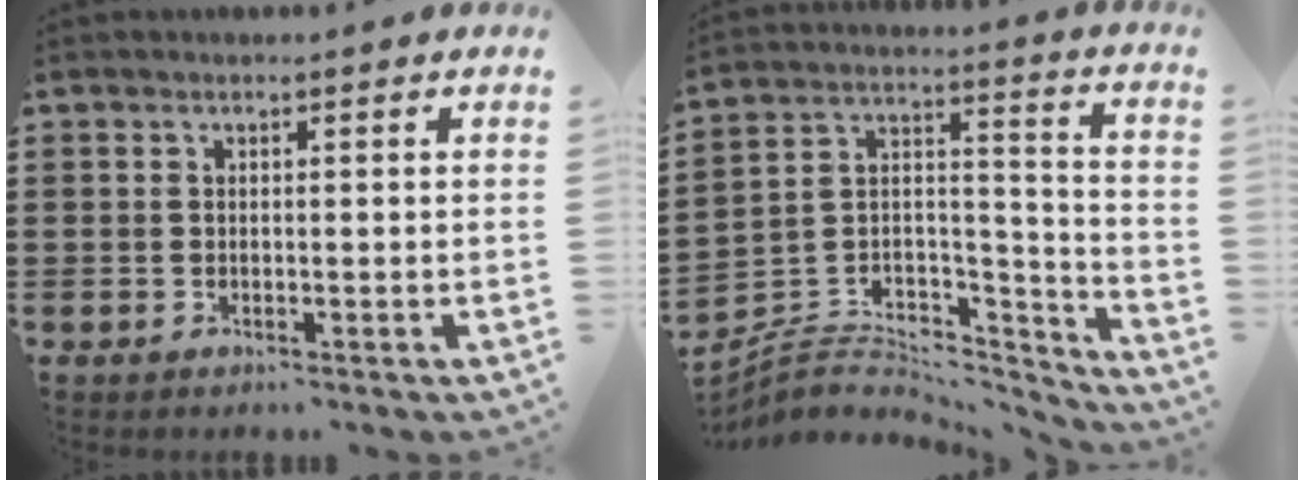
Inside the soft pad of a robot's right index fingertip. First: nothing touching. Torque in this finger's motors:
{"motor_torque": [-1.83, 0.28, -1.05, -0.21]}